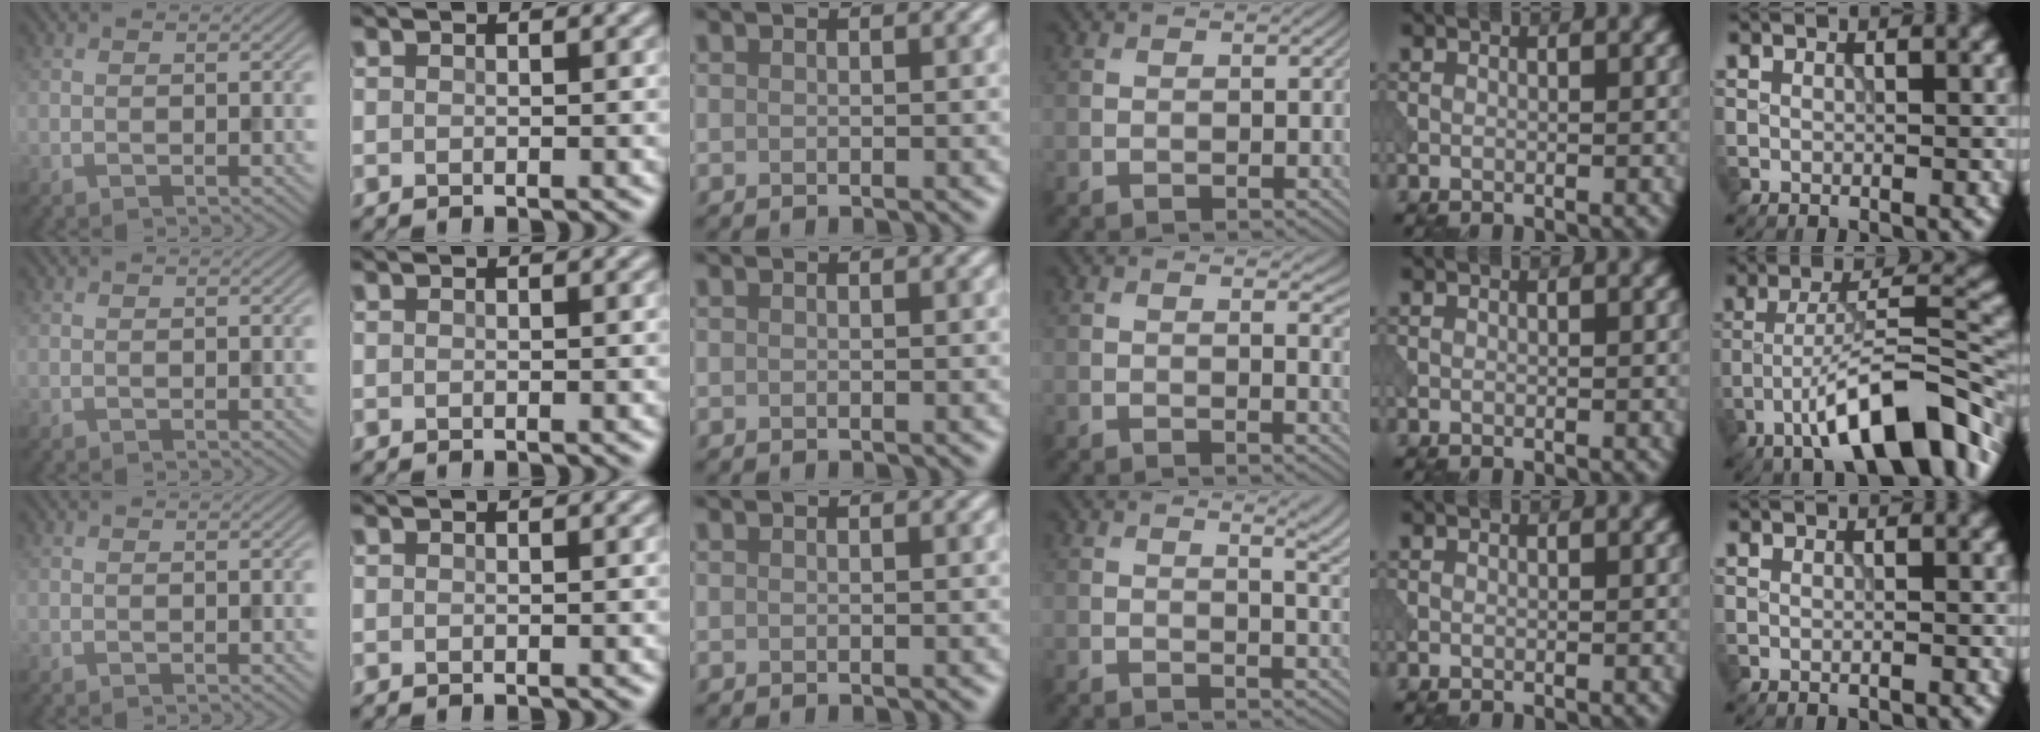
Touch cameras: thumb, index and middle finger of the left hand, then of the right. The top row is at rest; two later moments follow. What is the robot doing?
{"motion": "pour", "object": "beaker"}